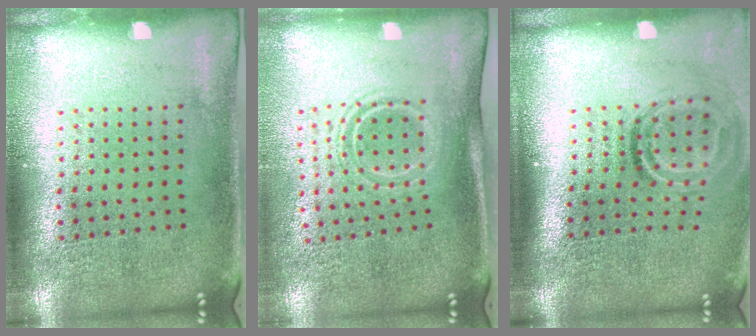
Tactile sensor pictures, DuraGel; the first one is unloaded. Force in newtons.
{"total": 1.6, "press": 1.1, "slide": 1.1}
{"total": 1.9, "press": 1.1, "slide": 1.5}